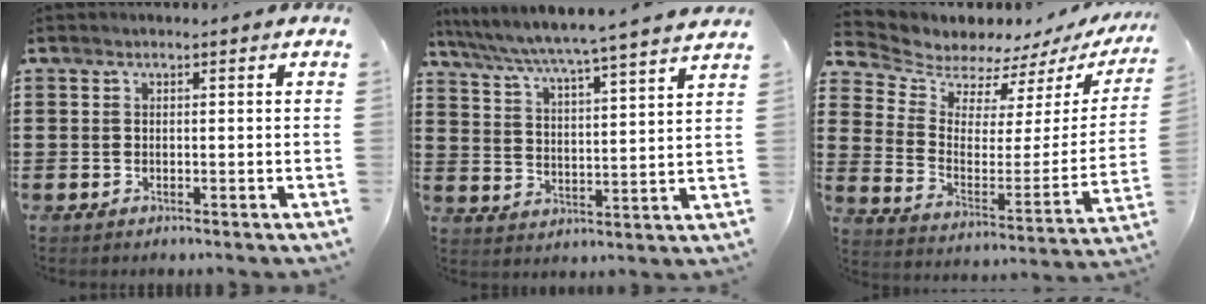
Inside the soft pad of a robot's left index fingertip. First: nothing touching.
{"total": 4.9, "force": [4.5, -1.0, 1.6], "torque": [-0.053, -0.039, 0.069]}
{"total": 5.8, "force": [5.5, 1.7, -0.1], "torque": [-0.042, -0.050, 0.094]}